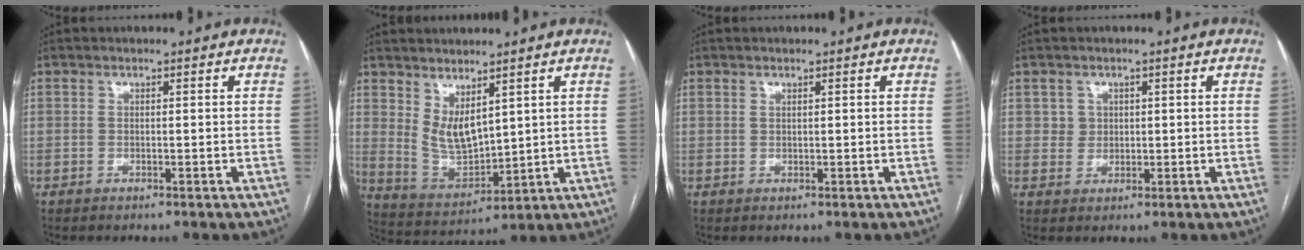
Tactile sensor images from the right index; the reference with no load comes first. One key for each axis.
{"total": 6.9, "fx": 3.5, "fy": 2.9, "fz": 5.2, "tx": -0.105, "ty": -0.009, "tz": 0.087}
{"total": 0.0}
{"total": 2.1, "fx": 0.6, "fy": 2.0, "fz": 0.1, "tx": 0.004, "ty": 0.000, "tz": 0.006}